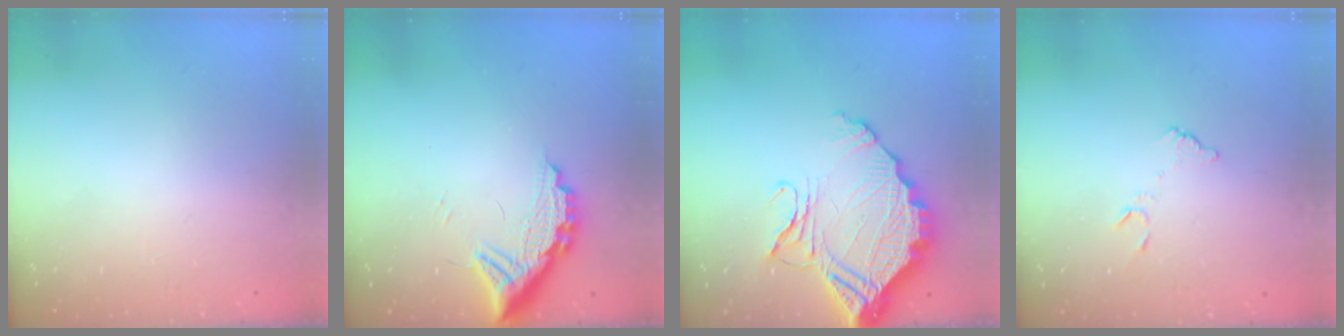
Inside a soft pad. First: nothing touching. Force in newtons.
{"total": 10.9, "press": 10.8, "slide": 0.8}
{"total": 15.2, "press": 15.1, "slide": 1.5}
{"total": 5.4, "press": 5.4, "slide": 0.5}